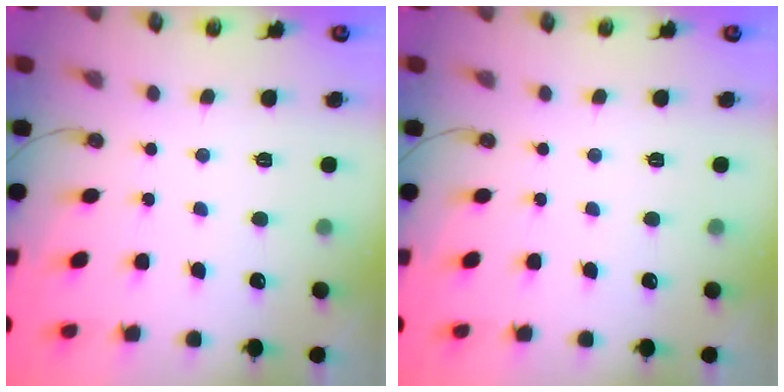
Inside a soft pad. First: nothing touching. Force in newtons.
{"total": 0.0}